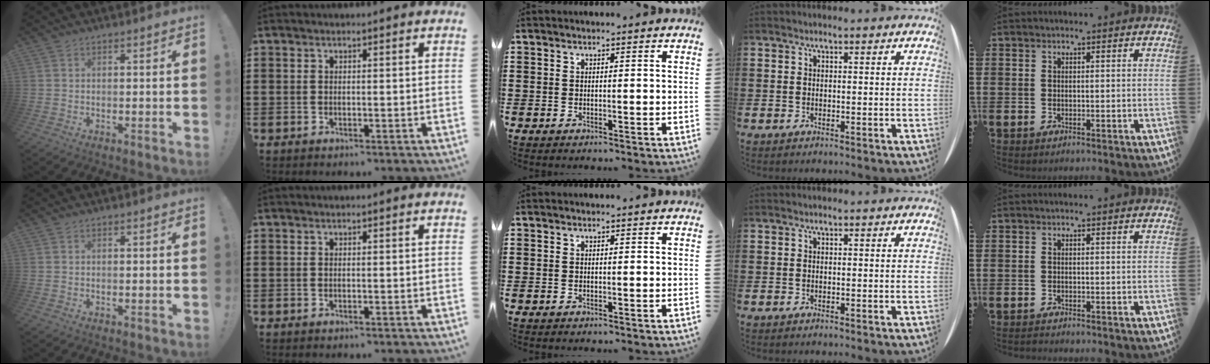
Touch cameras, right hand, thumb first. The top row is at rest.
{"little": {"total": 0.5, "force": [-0.5, 0.0, 0.0], "torque": [-0.002, -0.002, -0.011]}}